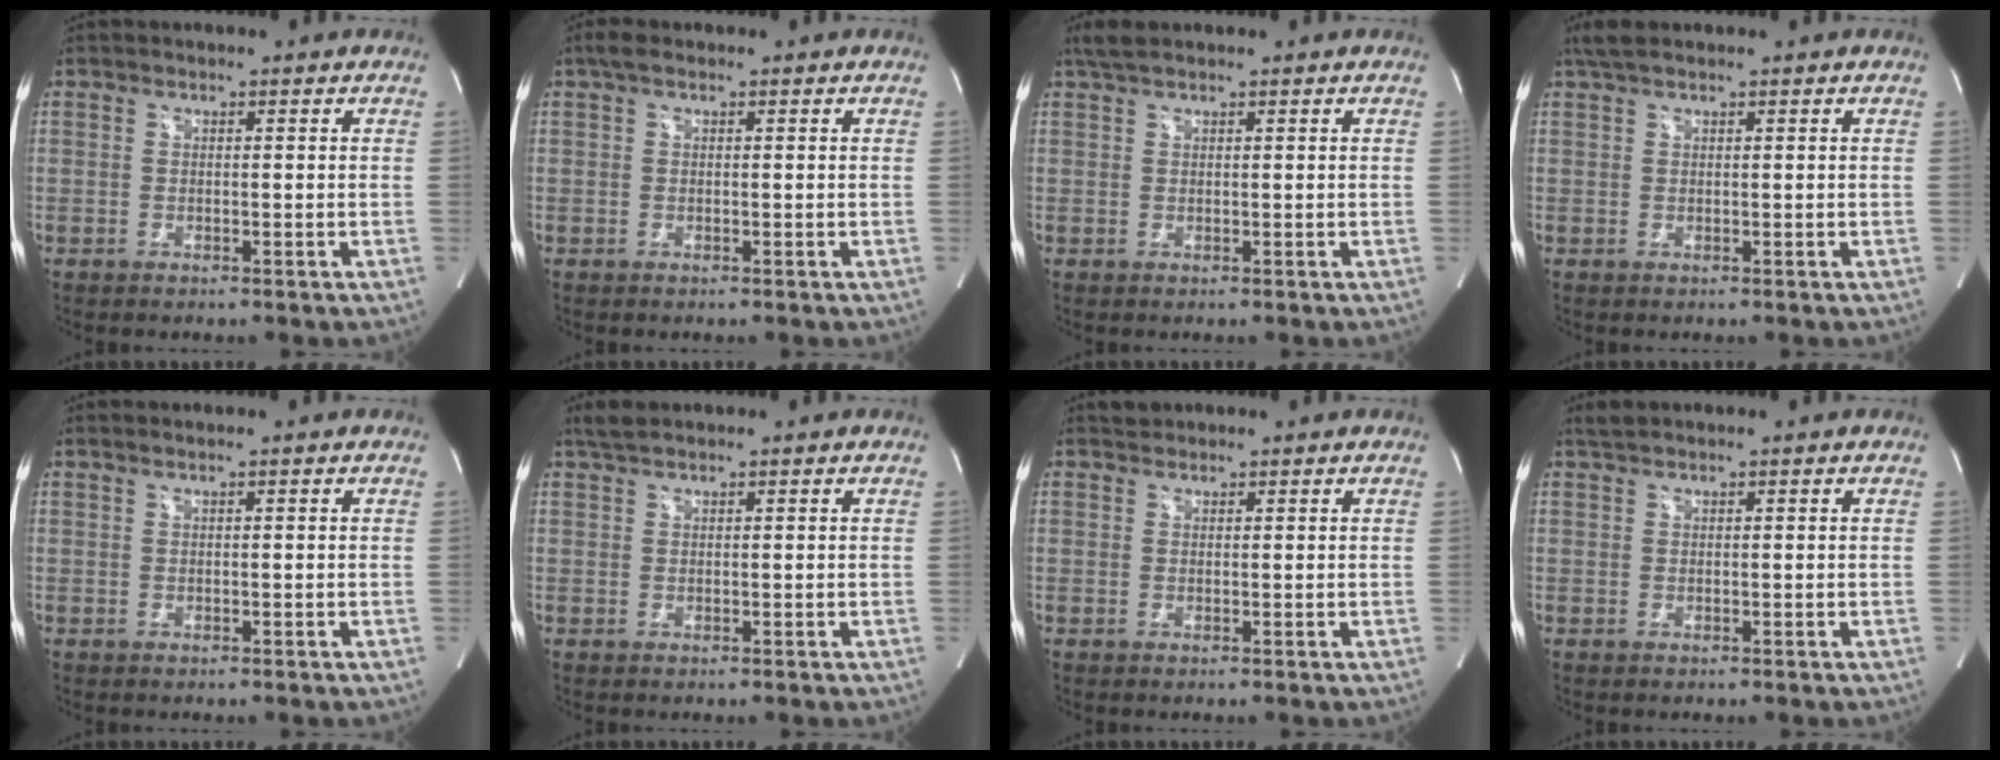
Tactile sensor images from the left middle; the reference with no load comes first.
{"total": 1.6, "force": [1.0, 0.6, 1.1], "torque": [-0.026, 0.021, 0.018]}
{"total": 2.2, "force": [1.8, 0.4, 1.1], "torque": [-0.029, 0.018, 0.039]}
{"total": 2.4, "force": [2.0, 0.4, 1.4], "torque": [-0.033, 0.020, 0.041]}
{"total": 0.9, "force": [0.7, -0.2, 0.5], "torque": [-0.019, 0.011, 0.020]}
{"total": 1.8, "force": [1.7, 0.1, 0.8], "torque": [-0.023, 0.014, 0.036]}
{"total": 1.0, "force": [0.9, 0.3, -0.1], "torque": [-0.003, 0.009, 0.017]}
{"total": 1.1, "force": [1.1, 0.0, 0.3], "torque": [-0.014, 0.012, 0.028]}